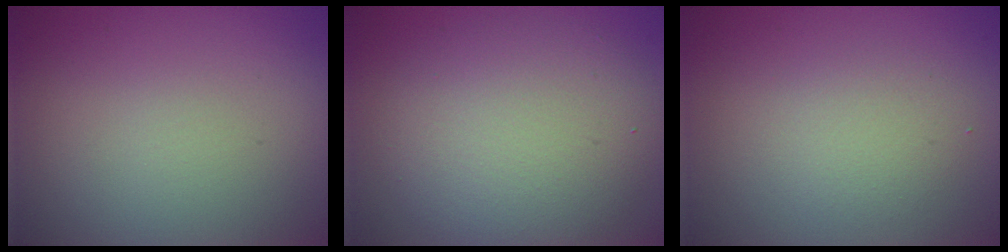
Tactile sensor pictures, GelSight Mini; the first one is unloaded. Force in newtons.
{"total": 6.1, "press": 6.1, "slide": 0.3}
{"total": 2.0, "press": 2.0, "slide": 0.1}